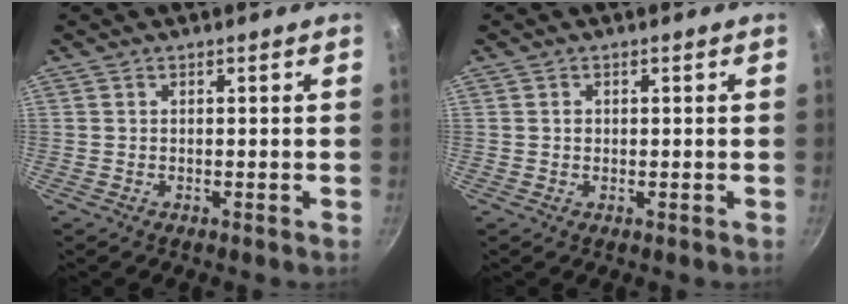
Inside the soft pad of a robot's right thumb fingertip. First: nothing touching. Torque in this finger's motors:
{"motor_torque": [0.21, 0.06, 0.38, -0.15, 0.03]}